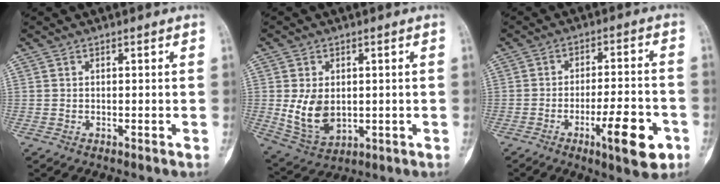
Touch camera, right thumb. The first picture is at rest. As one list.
[{"total": 9.1, "force": [0.2, 6.3, 6.5], "torque": [-0.106, -0.011, 0.024]}, {"total": 12.1, "force": [-5.2, 3.4, 10.4], "torque": [-0.150, 0.021, -0.075]}]